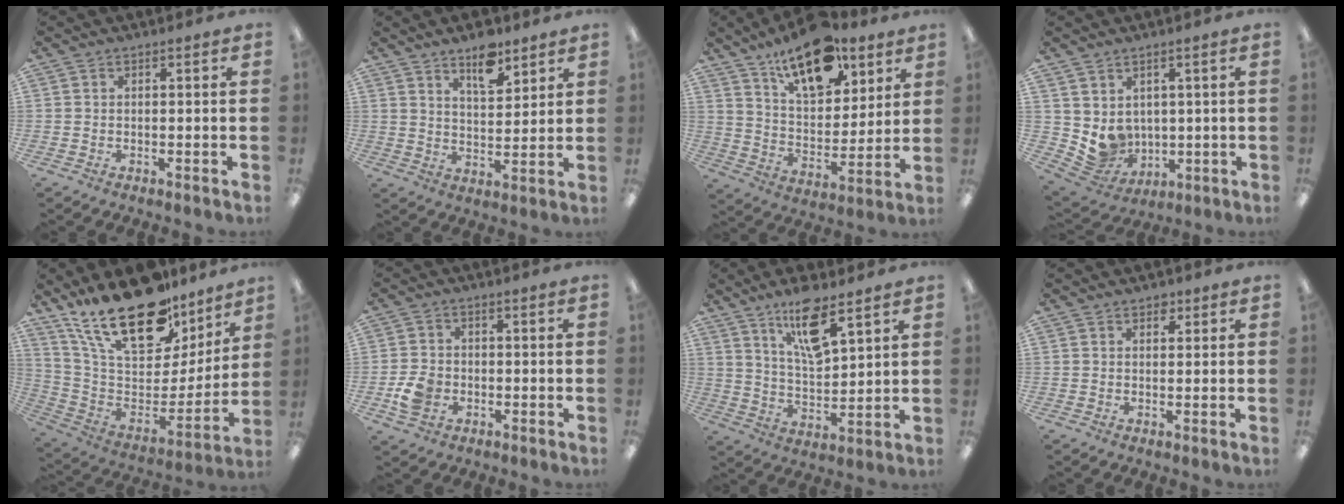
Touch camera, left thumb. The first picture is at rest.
{"total": 8.8, "force": [6.6, 3.7, 4.6], "torque": [-0.058, -0.039, 0.111]}
{"total": 18.1, "force": [12.4, 8.7, 10.0], "torque": [-0.151, -0.066, 0.214]}
{"total": 6.9, "force": [3.6, 5.8, 1.1], "torque": [-0.039, -0.037, 0.078]}
{"total": 26.8, "force": [19.2, 11.4, 14.8], "torque": [-0.255, -0.128, 0.336]}
{"total": 6.1, "force": [-1.9, 4.8, 3.3], "torque": [-0.064, 0.005, -0.035]}
{"total": 13.2, "force": [9.0, 4.3, 8.6], "torque": [-0.145, -0.041, 0.153]}
{"total": 2.3, "force": [1.5, 1.4, 1.1], "torque": [-0.006, -0.003, 0.023]}